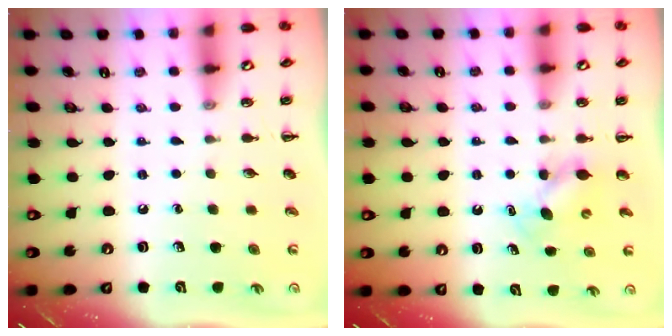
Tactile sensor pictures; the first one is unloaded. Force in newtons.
{"total": 4.4, "press": 4.3, "slide": 0.8}